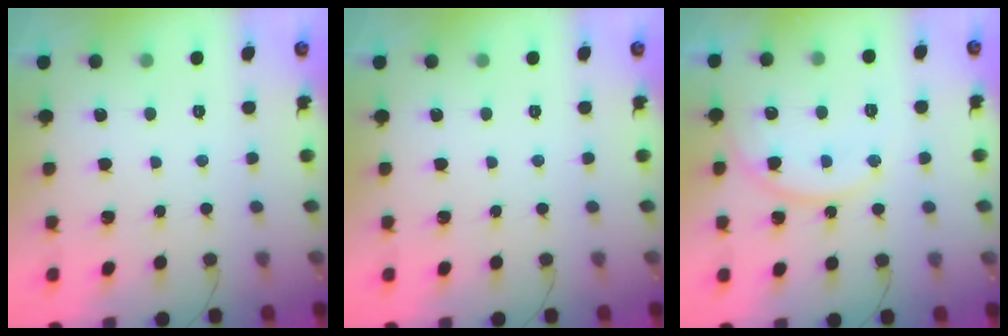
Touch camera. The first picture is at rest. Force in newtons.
{"total": 0.0}
{"total": 12.8, "press": 12.8, "slide": 1.1}